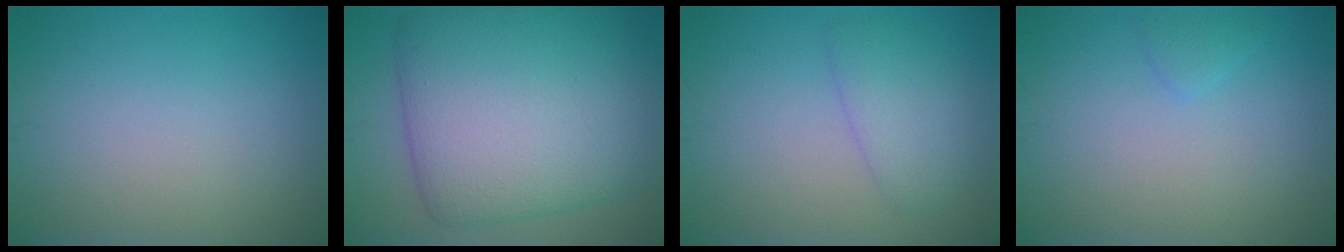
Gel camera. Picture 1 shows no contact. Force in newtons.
{"total": 12.5, "press": 12.5, "slide": 0.3}
{"total": 2.7, "press": 2.7, "slide": 0.3}
{"total": 0.9, "press": 0.9, "slide": 0.1}